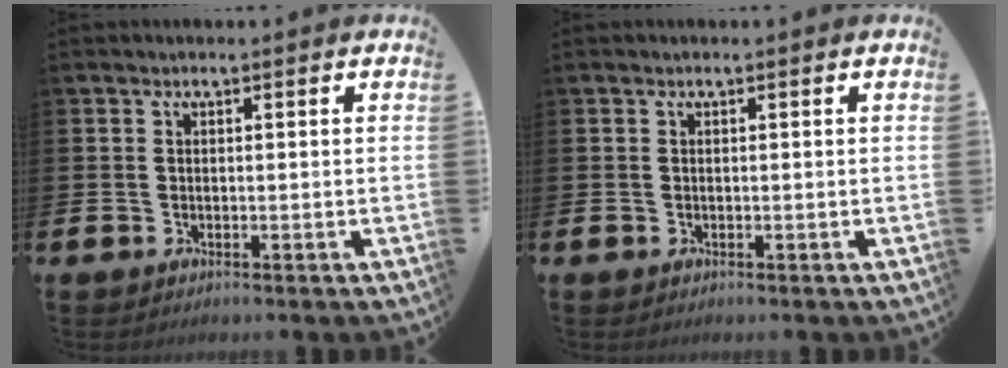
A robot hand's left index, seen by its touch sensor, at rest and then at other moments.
{"total": 0.0}